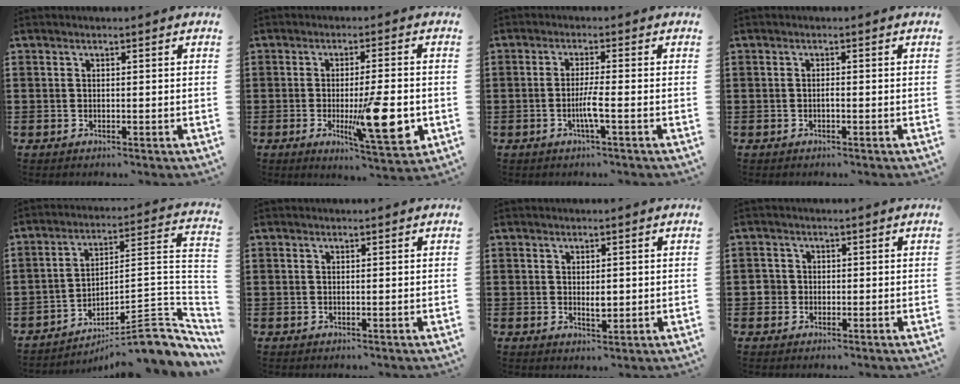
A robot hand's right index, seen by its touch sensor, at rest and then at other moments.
{"total": 12.1, "force": [-2.6, 2.7, 11.5], "torque": [-0.187, -0.016, -0.040]}
{"total": 3.4, "force": [-1.2, -0.3, 3.1], "torque": [-0.062, -0.009, -0.027]}
{"total": 0.7, "force": [-0.3, 0.1, 0.6], "torque": [-0.013, -0.002, -0.005]}
{"total": 9.4, "force": [-6.4, 2.7, 6.3], "torque": [-0.088, 0.011, -0.124]}
{"total": 0.0}
{"total": 2.1, "force": [0.2, 0.9, 1.9], "torque": [-0.029, 0.000, 0.002]}
{"total": 1.8, "force": [-0.4, 1.7, 0.4], "torque": [-0.013, 0.006, -0.011]}